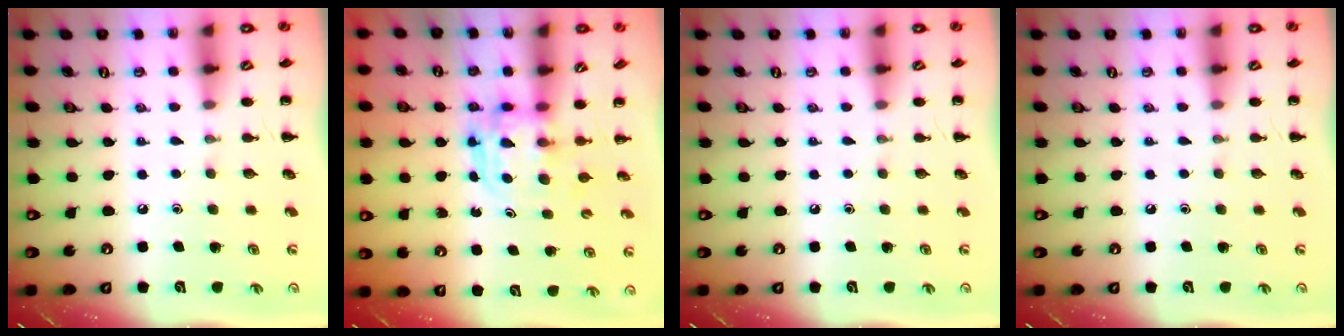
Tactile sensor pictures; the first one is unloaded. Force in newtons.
{"total": 3.6, "press": 3.6, "slide": 0.2}
{"total": 0.0}
{"total": 0.0}